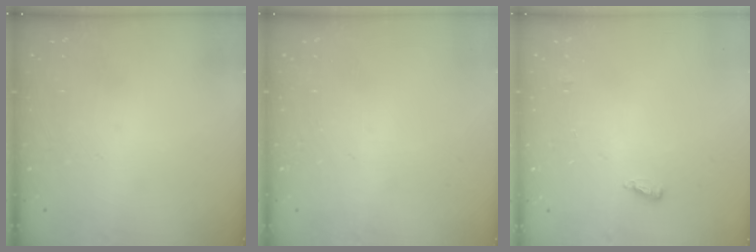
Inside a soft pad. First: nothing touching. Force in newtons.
{"total": 0.0}
{"total": 4.7, "press": 4.6, "slide": 1.2}